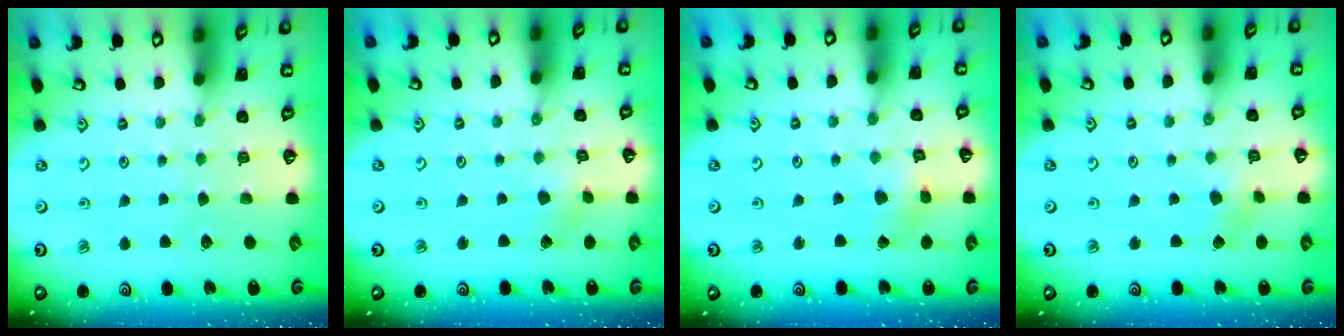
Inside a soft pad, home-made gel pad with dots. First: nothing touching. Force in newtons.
{"total": 2.9, "press": 2.9, "slide": 0.7}
{"total": 2.9, "press": 2.9, "slide": 0.2}
{"total": 2.7, "press": 2.7, "slide": 0.4}